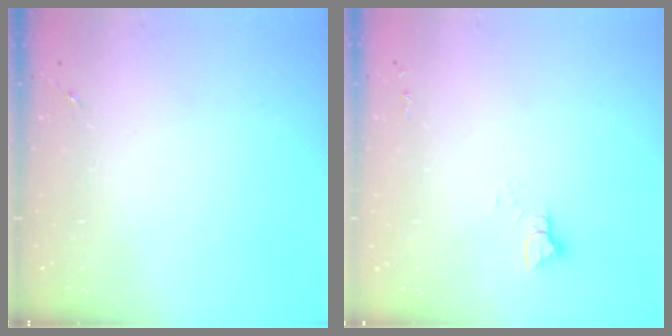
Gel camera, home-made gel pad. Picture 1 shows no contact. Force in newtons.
{"total": 3.6, "press": 3.6, "slide": 0.3}